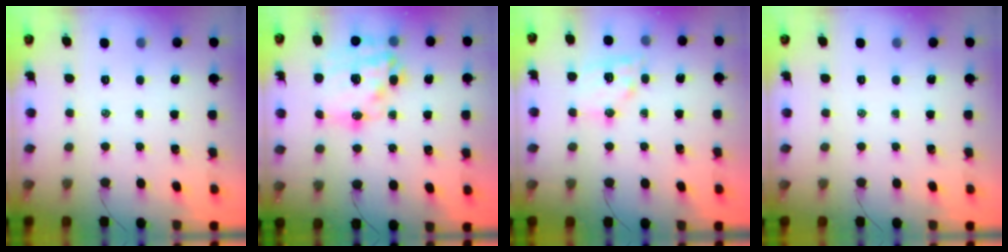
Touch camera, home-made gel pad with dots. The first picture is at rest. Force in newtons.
{"total": 22.8, "press": 22.2, "slide": 4.9}
{"total": 12.5, "press": 12.4, "slide": 1.3}
{"total": 0.0}